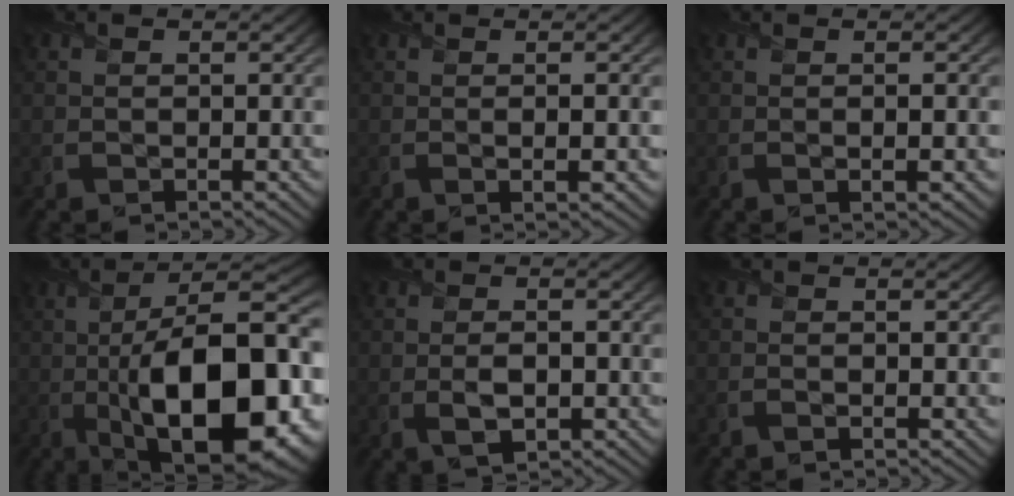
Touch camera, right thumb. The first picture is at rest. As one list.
[{"total": 2.7, "force": [0.2, 0.5, 2.7], "torque": [-0.038, 0.008, -0.003]}, {"total": 1.7, "force": [0.1, 0.3, 1.7], "torque": [-0.027, 0.003, -0.002]}, {"total": 20.9, "force": [-4.0, 8.9, 18.5], "torque": [-0.297, -0.004, -0.061]}, {"total": 3.5, "force": [-0.8, 1.9, 2.9], "torque": [-0.062, -0.010, -0.012]}, {"total": 1.0, "force": [-0.6, 0.2, 0.7], "torque": [-0.017, -0.002, -0.011]}]